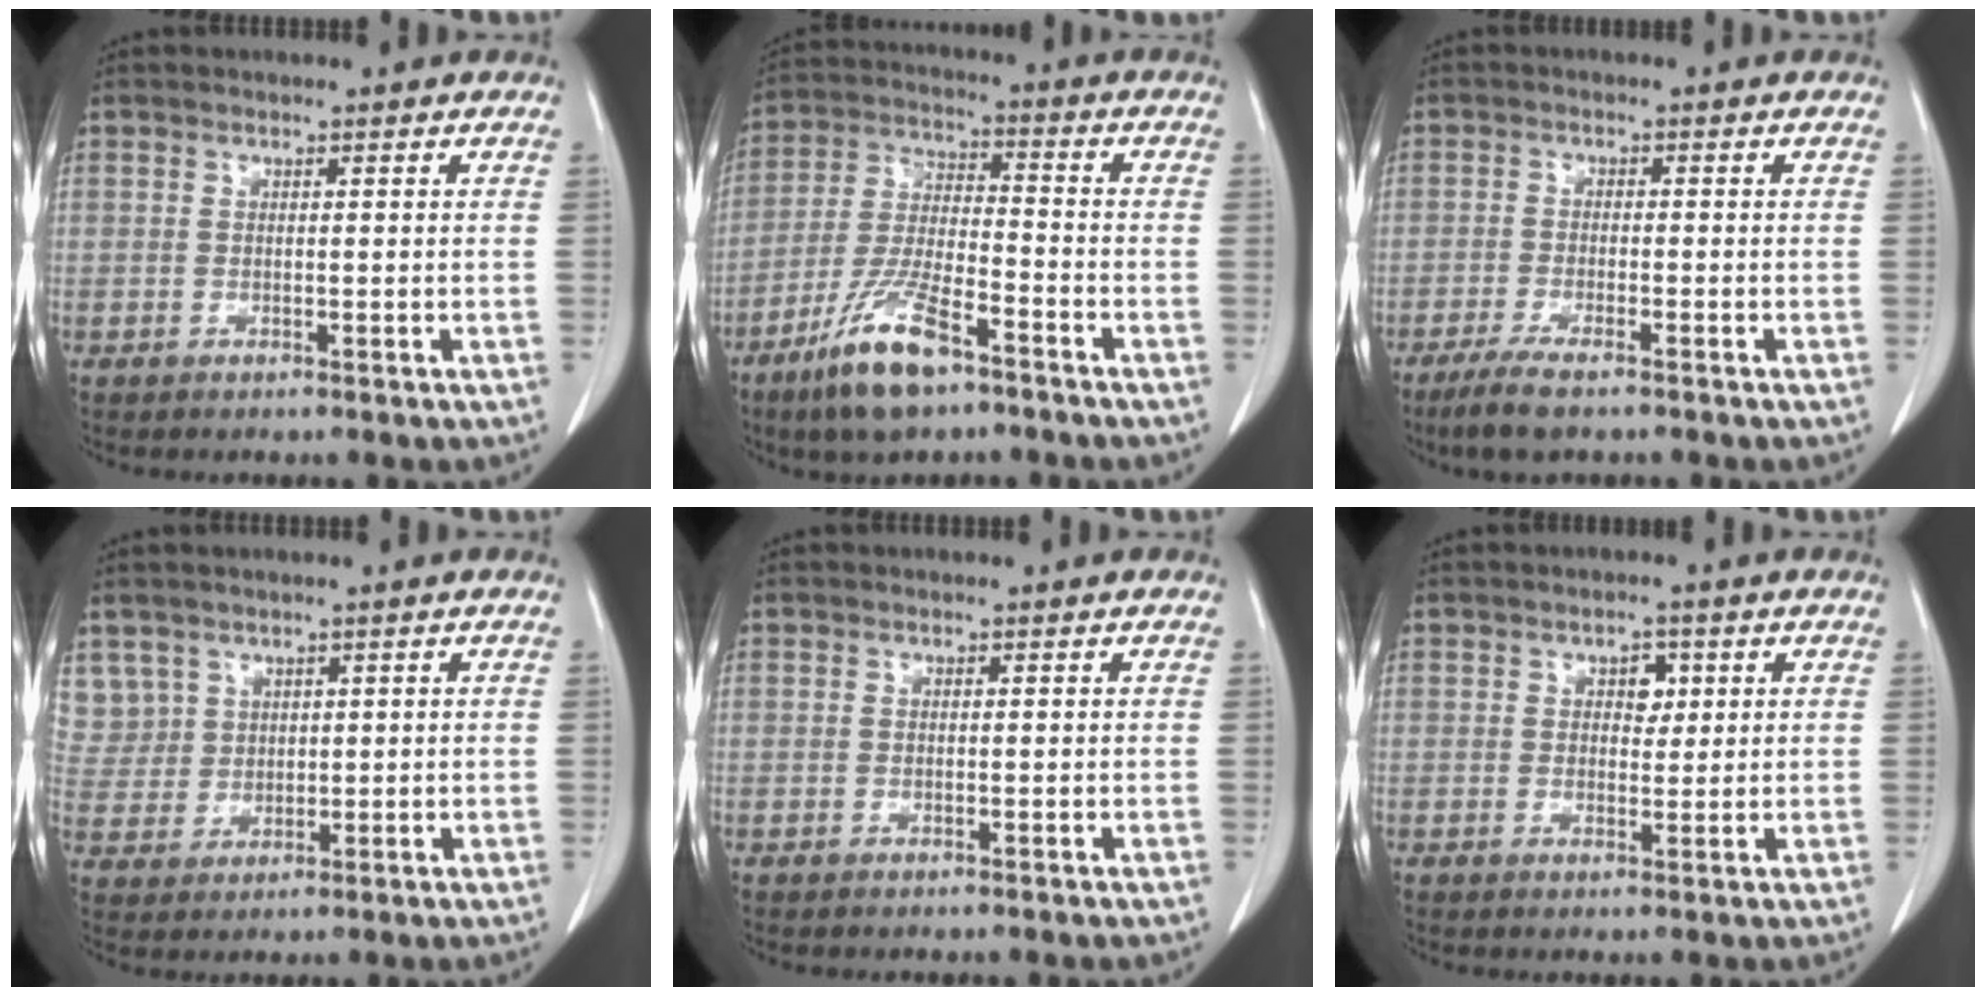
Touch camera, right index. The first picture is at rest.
{"total": 11.9, "force": [-7.7, 2.7, 8.7], "torque": [-0.181, -0.019, -0.143]}
{"total": 5.7, "force": [-4.1, 0.8, 3.8], "torque": [-0.073, -0.014, -0.068]}
{"total": 6.2, "force": [3.5, 5.1, -0.2], "torque": [0.007, 0.009, 0.080]}
{"total": 0.0}
{"total": 2.6, "force": [0.9, 1.7, 1.7], "torque": [-0.020, 0.004, 0.013]}